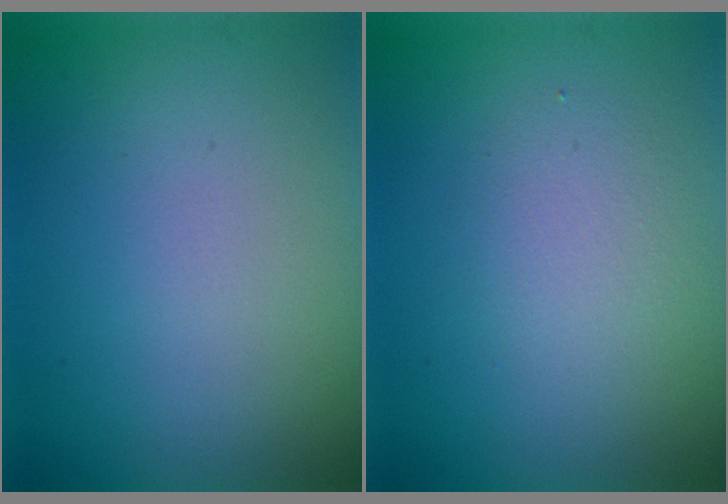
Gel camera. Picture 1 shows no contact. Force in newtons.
{"total": 2.2, "press": 2.2, "slide": 0.1}